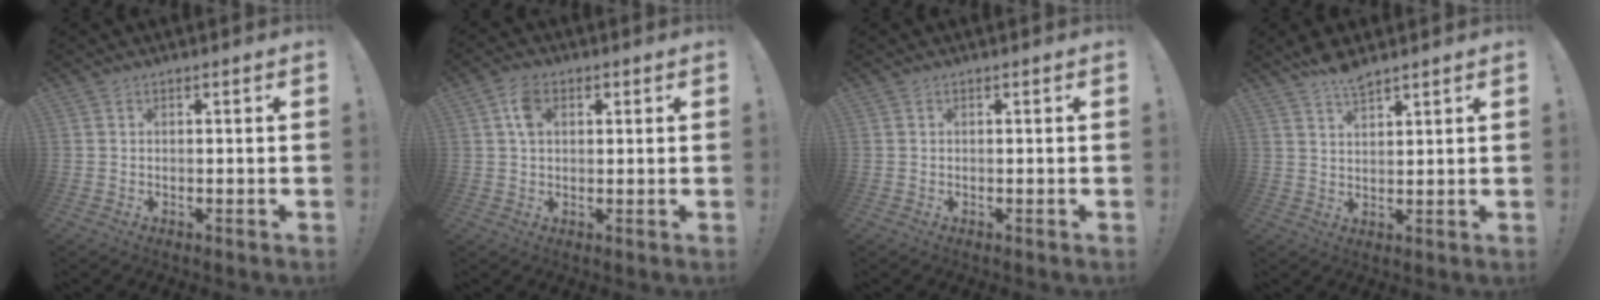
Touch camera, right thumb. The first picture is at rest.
{"total": 6.0, "force": [1.9, 3.8, 4.2], "torque": [-0.073, 0.006, 0.035]}
{"total": 0.0}
{"total": 5.5, "force": [4.7, 1.6, 2.5], "torque": [-0.040, -0.030, 0.083]}